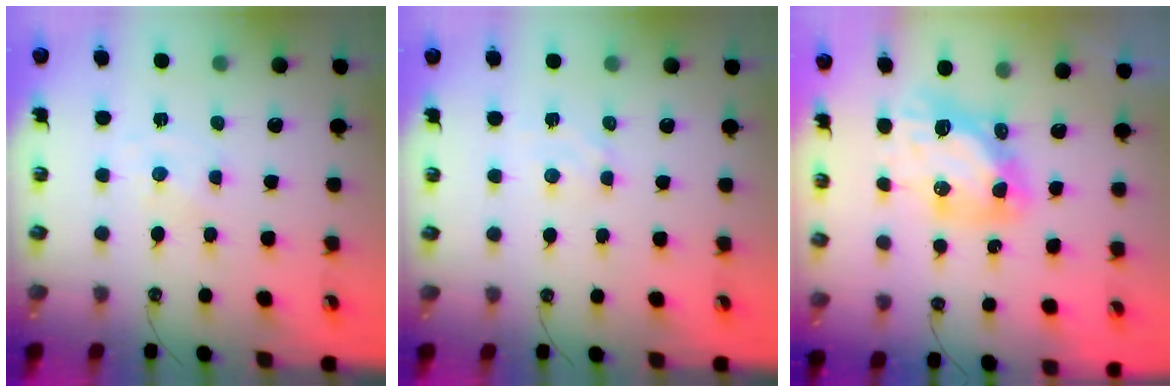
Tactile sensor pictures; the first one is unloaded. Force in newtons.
{"total": 3.0, "press": 2.9, "slide": 0.6}
{"total": 12.2, "press": 12.1, "slide": 1.3}